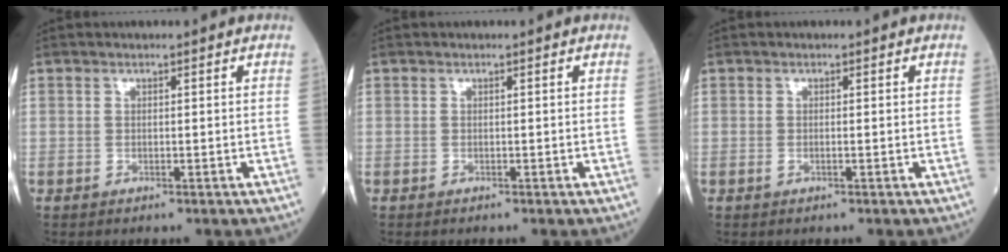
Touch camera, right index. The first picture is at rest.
{"total": 0.0}
{"total": 0.6, "force": [-0.1, 0.1, 0.6], "torque": [-0.014, -0.002, -0.002]}